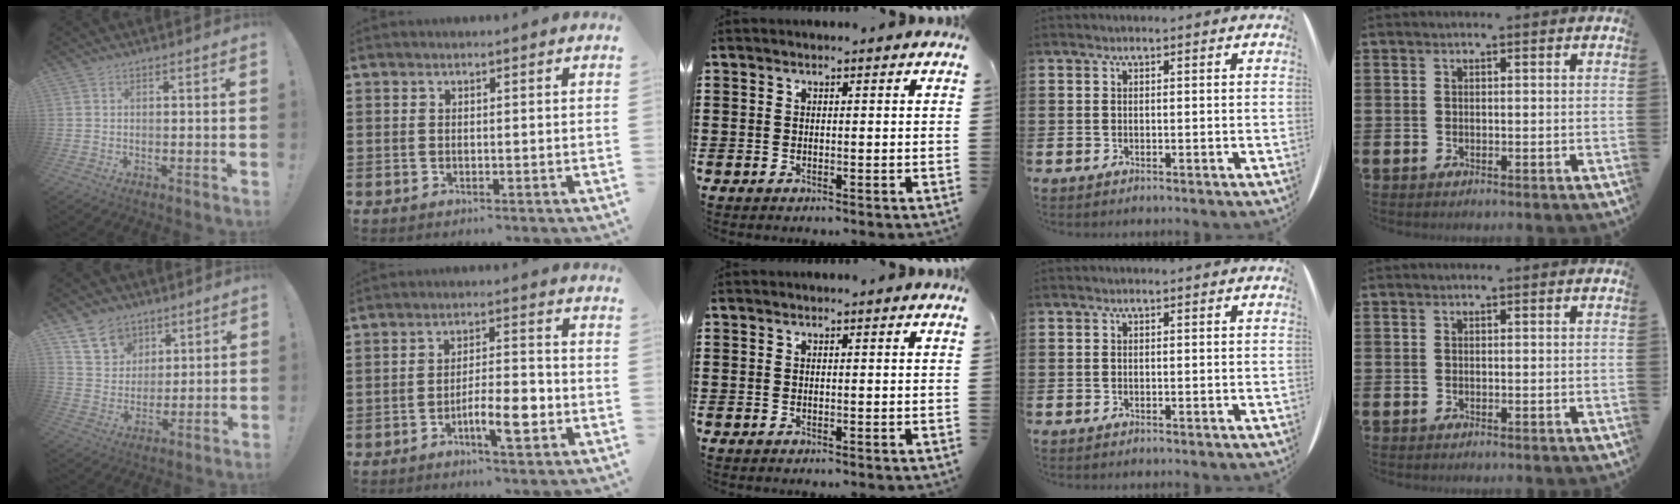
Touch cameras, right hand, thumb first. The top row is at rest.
{"thumb": {"total": 10.7, "force": [6.7, 7.9, 2.6], "torque": [-0.036, -0.046, 0.134]}, "index": {"total": 6.7, "force": [-2.9, 1.7, 5.8], "torque": [-0.100, 0.000, -0.052]}}